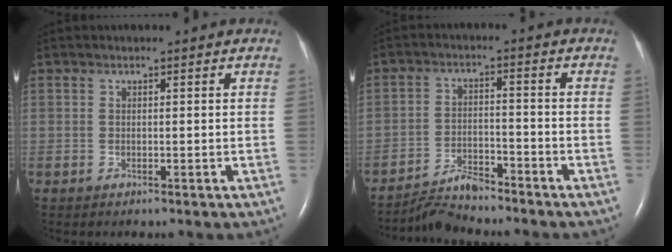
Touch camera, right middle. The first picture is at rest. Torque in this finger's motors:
{"motor_torque": [-0.14, -0.29, 0.04, 0.00]}